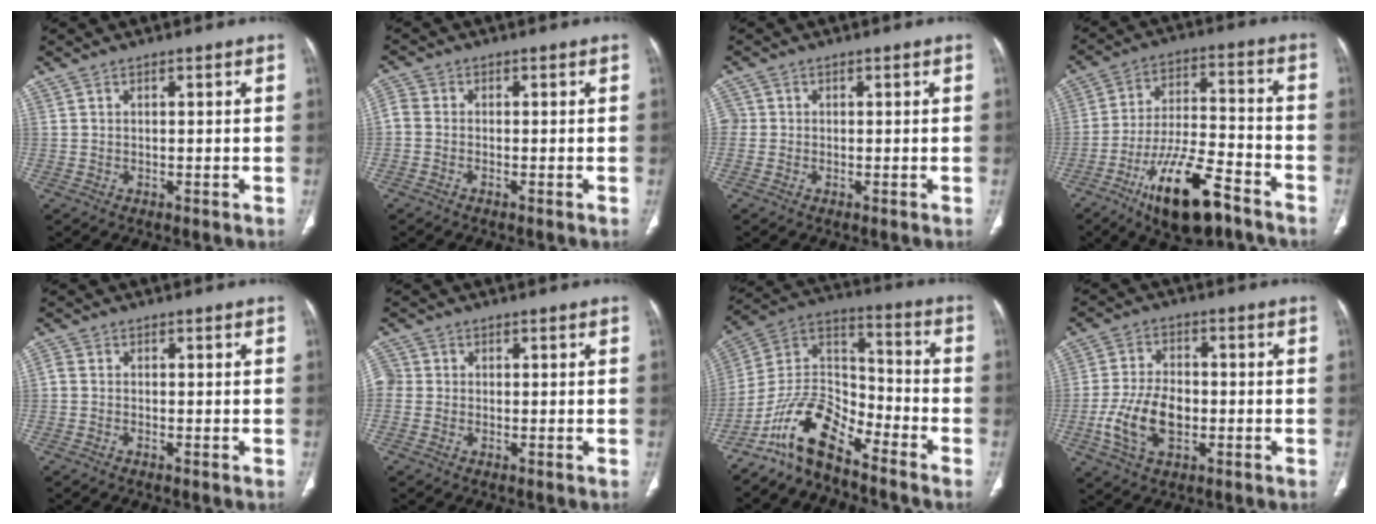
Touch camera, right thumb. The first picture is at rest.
{"total": 2.6, "force": [-1.1, 1.7, 1.6], "torque": [-0.043, 0.010, -0.032]}
{"total": 2.0, "force": [-0.4, 1.9, 0.5], "torque": [0.000, 0.005, -0.015]}
{"total": 17.0, "force": [-10.4, 5.9, 12.1], "torque": [-0.201, 0.062, -0.175]}
{"total": 1.4, "force": [-0.7, 0.8, 1.0], "torque": [-0.027, 0.002, -0.021]}
{"total": 3.7, "force": [-0.5, 3.3, 1.5], "torque": [-0.030, 0.008, -0.017]}
{"total": 12.8, "force": [-9.9, 4.8, 6.7], "torque": [-0.112, 0.095, -0.196]}
{"total": 10.6, "force": [-2.7, 6.4, 8.0], "torque": [-0.154, 0.013, -0.049]}